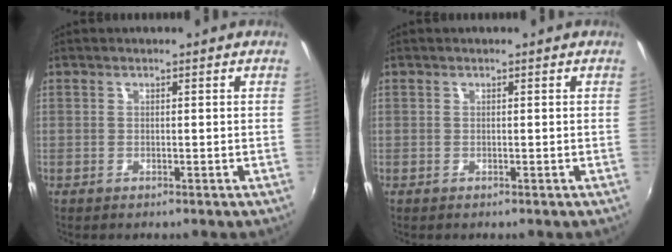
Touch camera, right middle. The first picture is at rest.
{"total": 0.0}